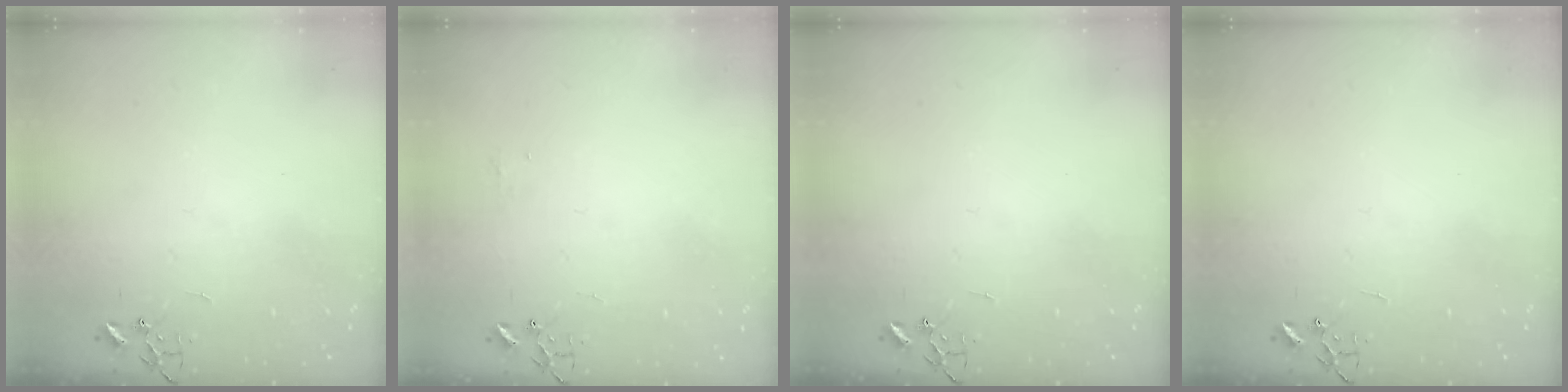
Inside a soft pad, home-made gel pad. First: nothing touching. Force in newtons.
{"total": 3.9, "press": 3.9, "slide": 0.6}
{"total": 0.0}
{"total": 0.0}